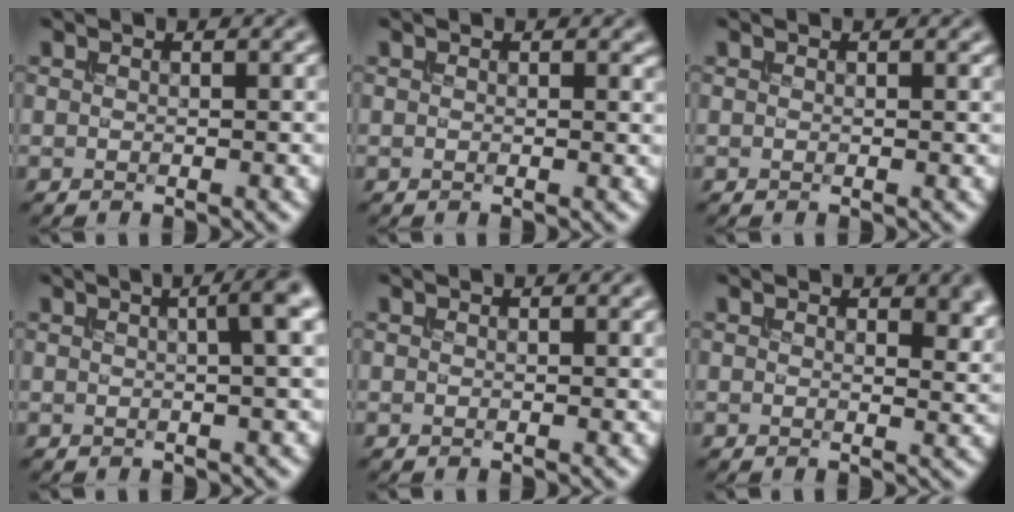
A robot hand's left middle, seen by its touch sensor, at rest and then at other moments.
{"total": 0.6, "force": [0.3, 0.4, 0.3], "torque": [-0.002, -0.002, 0.005]}
{"total": 0.0}
{"total": 3.4, "force": [0.7, 0.7, 3.2], "torque": [-0.030, 0.015, 0.007]}
{"total": 0.5, "force": [0.3, 0.0, 0.5], "torque": [-0.008, 0.000, 0.006]}
{"total": 3.1, "force": [1.5, 1.5, 2.2], "torque": [-0.028, -0.004, 0.025]}